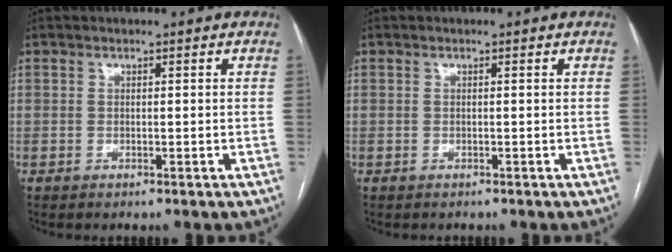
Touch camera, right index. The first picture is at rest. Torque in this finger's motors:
{"motor_torque": [-0.11, 0.02, 0.01, -0.01]}